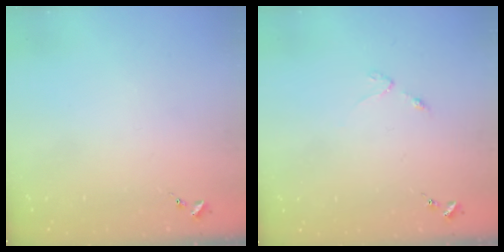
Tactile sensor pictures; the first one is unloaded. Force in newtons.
{"total": 2.5, "press": 2.4, "slide": 0.4}